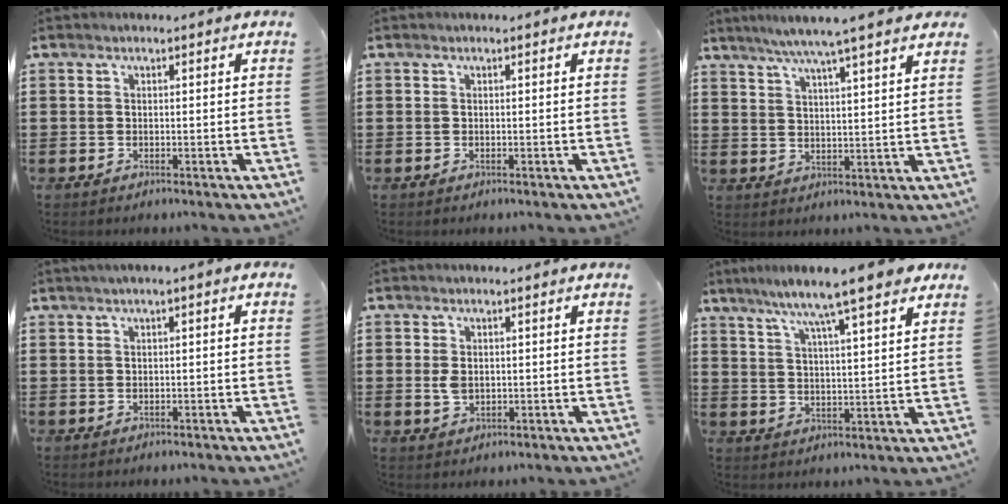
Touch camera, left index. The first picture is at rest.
{"total": 0.0}
{"total": 6.2, "force": [5.1, -0.5, 3.6], "torque": [-0.084, -0.017, 0.086]}
{"total": 1.1, "force": [-0.2, 0.2, 1.0], "torque": [-0.017, -0.003, -0.003]}
{"total": 2.5, "force": [0.1, 1.7, 1.9], "torque": [-0.054, -0.001, -0.003]}
{"total": 8.8, "force": [7.1, 0.3, 5.2], "torque": [-0.118, -0.026, 0.117]}